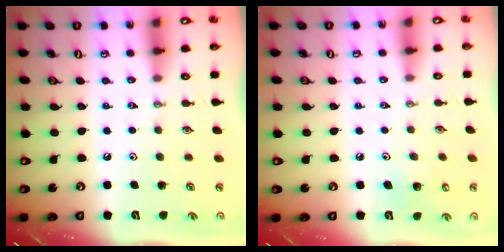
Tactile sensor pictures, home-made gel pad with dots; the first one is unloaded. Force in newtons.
{"total": 6.9, "press": 6.9, "slide": 0.9}